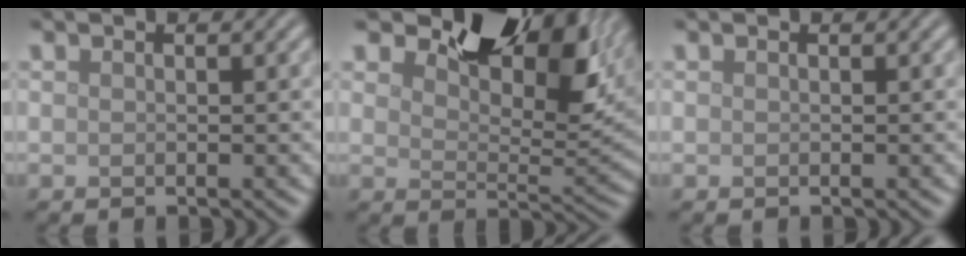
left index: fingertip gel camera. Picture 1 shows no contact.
{"total": 9.7, "force": [5.8, 4.2, 6.5], "torque": [-0.093, -0.001, 0.095]}
{"total": 0.0}